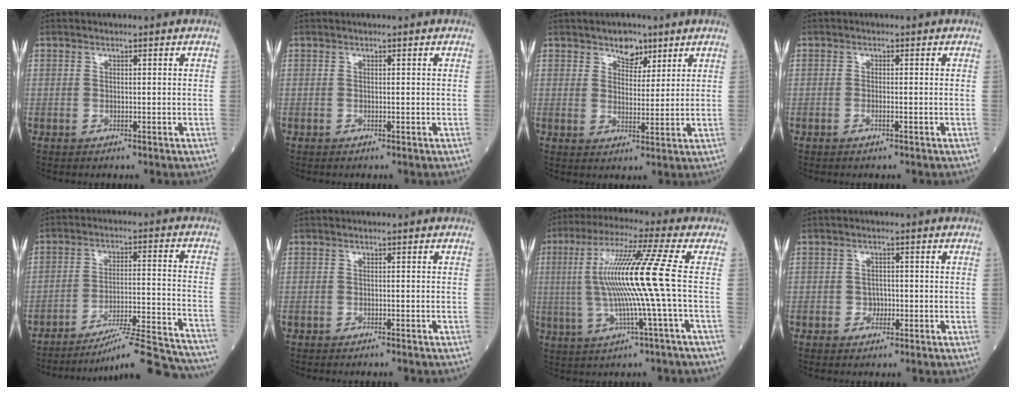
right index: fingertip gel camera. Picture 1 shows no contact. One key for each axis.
{"total": 0.0}
{"total": 4.3, "fx": 3.0, "fy": 2.4, "fz": 2.0, "tx": -0.024, "ty": 0.002, "tz": 0.049}
{"total": 0.9, "fx": -0.5, "fy": -0.1, "fz": 0.8, "tx": -0.016, "ty": 0.000, "tz": -0.010}
{"total": 20.1, "fx": -19.1, "fy": -1.2, "fz": 6.0, "tx": -0.054, "ty": 0.004, "tz": -0.266}
{"total": 1.5, "fx": -1.4, "fy": 0.0, "fz": 0.5, "tx": -0.010, "ty": -0.002, "tz": -0.017}
{"total": 13.2, "fx": 0.1, "fy": -2.1, "fz": 13.0, "tx": -0.257, "ty": 0.008, "tz": -0.002}
{"total": 1.6, "fx": -0.7, "fy": 1.2, "fz": 0.8, "tx": -0.005, "ty": 0.006, "tz": -0.009}